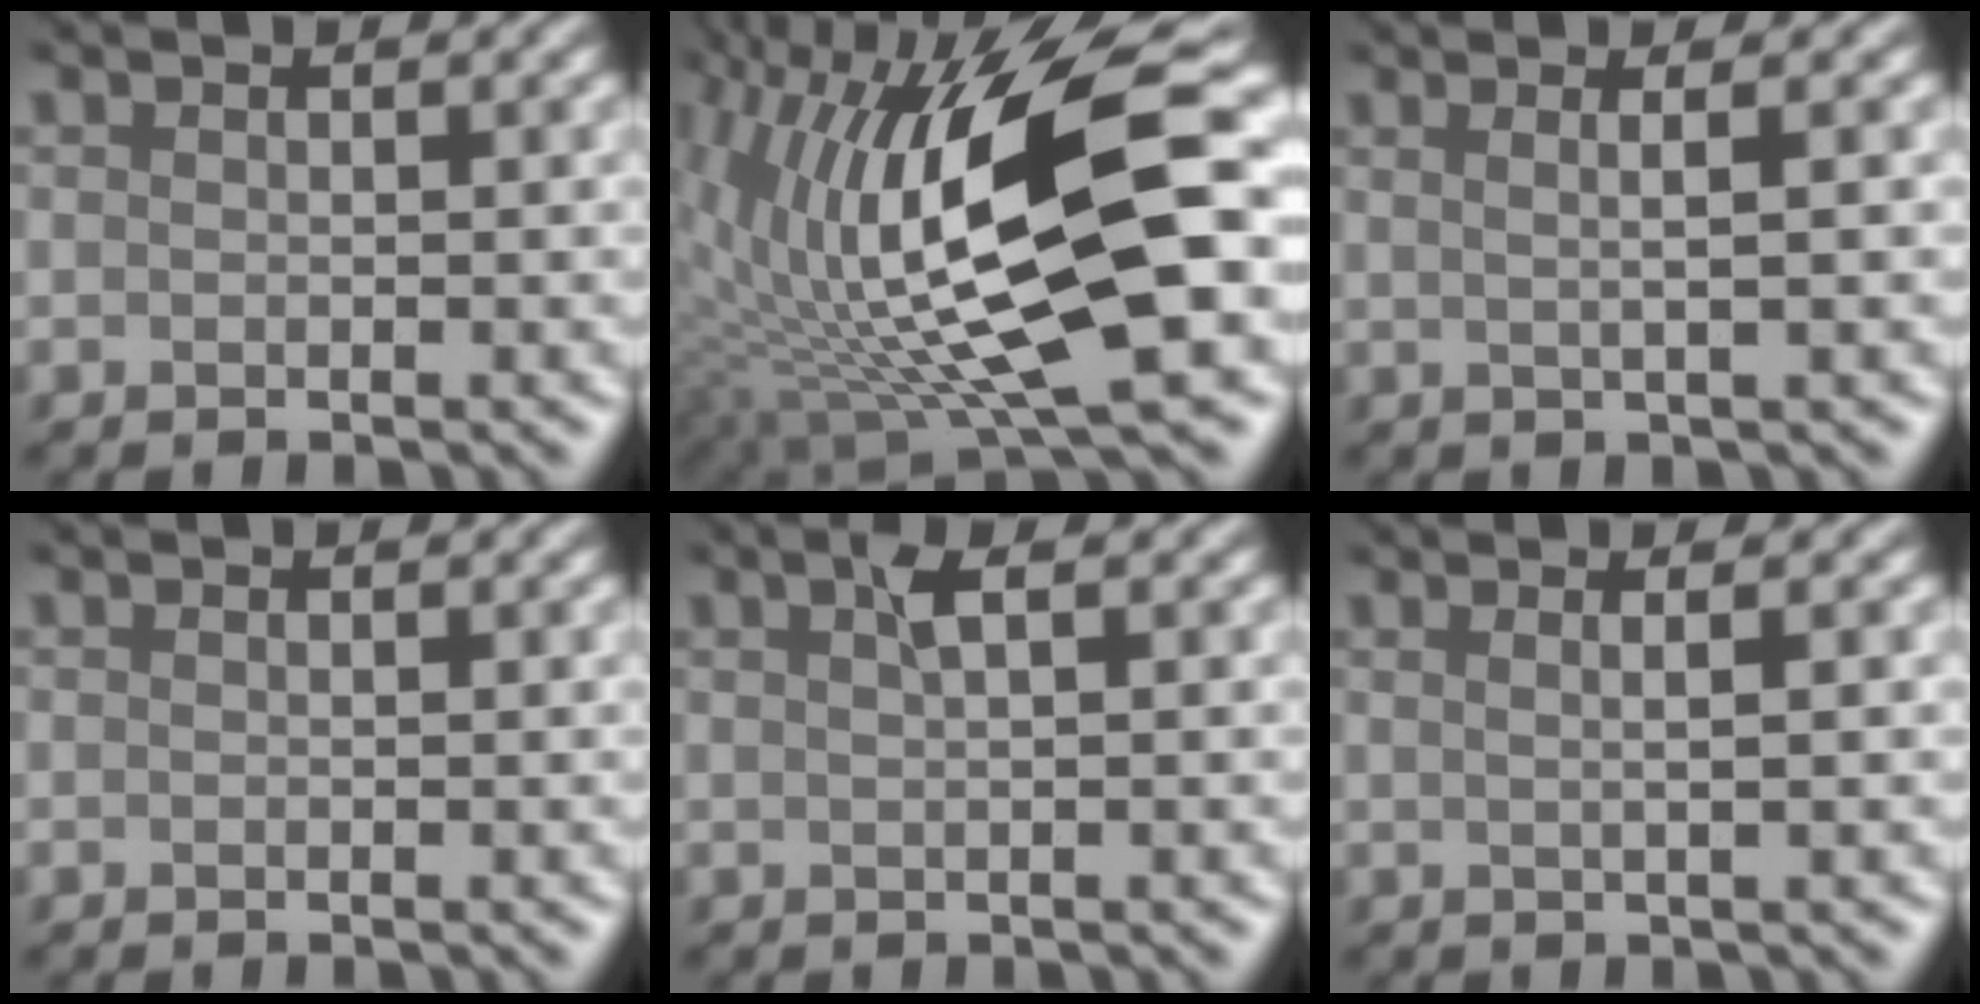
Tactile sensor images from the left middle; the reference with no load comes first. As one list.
[{"total": 15.1, "force": [1.2, 5.4, 14.0], "torque": [-0.279, -0.009, 0.038]}, {"total": 3.0, "force": [1.4, 1.1, 2.4], "torque": [-0.024, 0.022, -0.008]}, {"total": 0.0}, {"total": 0.8, "force": [0.3, -0.4, 0.6], "torque": [-0.021, 0.004, 0.013]}, {"total": 2.8, "force": [1.2, 1.3, 2.1], "torque": [-0.010, 0.021, -0.012]}]